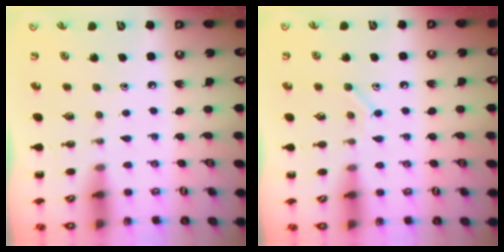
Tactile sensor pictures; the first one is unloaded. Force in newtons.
{"total": 7.9, "press": 7.8, "slide": 1.4}